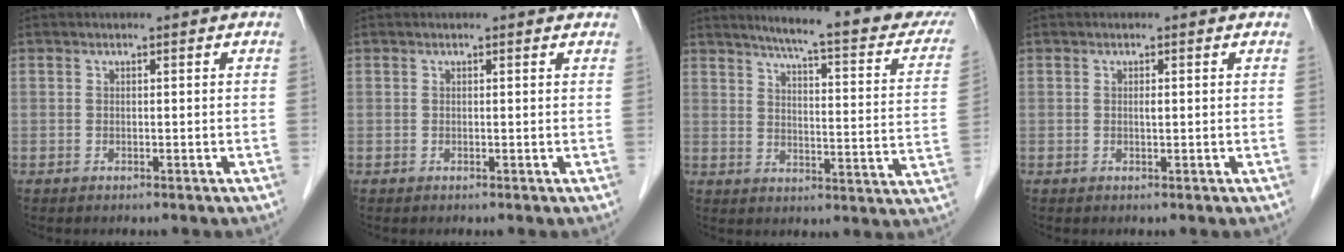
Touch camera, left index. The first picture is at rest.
{"total": 1.3, "force": [1.2, 0.4, 0.3], "torque": [-0.011, 0.003, 0.006]}
{"total": 21.4, "force": [17.9, 1.8, 11.6], "torque": [-0.144, -0.039, 0.211]}
{"total": 0.6, "force": [0.1, 0.1, 0.5], "torque": [-0.014, -0.001, 0.001]}